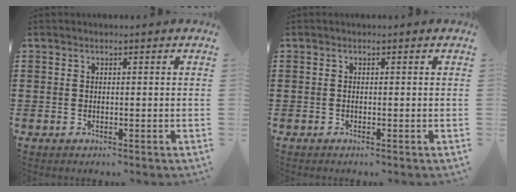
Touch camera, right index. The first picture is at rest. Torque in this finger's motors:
{"motor_torque": [-0.73, 1.41, -0.01, -0.01]}